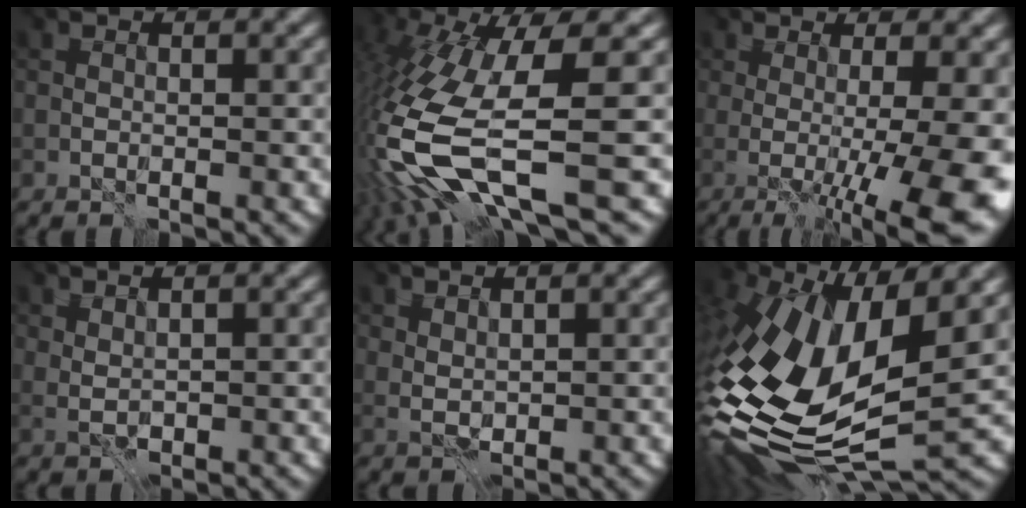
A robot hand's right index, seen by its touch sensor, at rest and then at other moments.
{"total": 11.9, "force": [-3.6, 3.0, 10.9], "torque": [-0.250, -0.021, -0.060]}
{"total": 10.2, "force": [-1.6, 2.3, 9.8], "torque": [-0.091, -0.001, -0.011]}
{"total": 0.9, "force": [0.9, 0.0, 0.2], "torque": [-0.008, 0.000, 0.021]}
{"total": 1.1, "force": [1.0, 0.1, 0.2], "torque": [-0.007, -0.001, 0.023]}
{"total": 14.5, "force": [-0.1, 7.7, 12.3], "torque": [-0.273, 0.001, -0.006]}